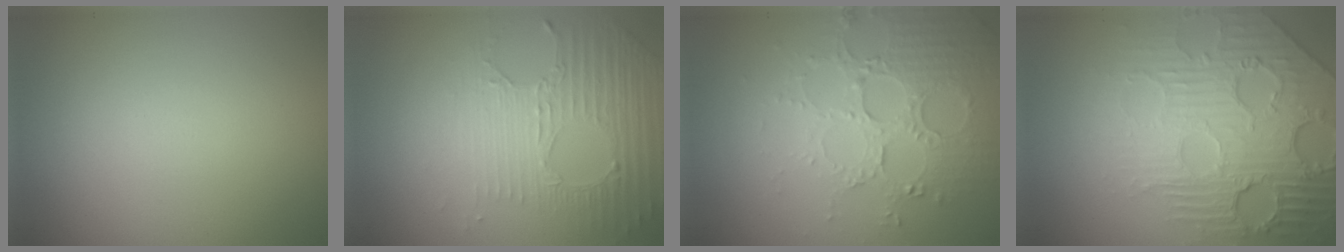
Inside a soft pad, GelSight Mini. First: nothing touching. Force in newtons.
{"total": 5.0, "press": 3.2, "slide": 3.8}
{"total": 5.3, "press": 3.7, "slide": 3.7}
{"total": 7.9, "press": 5.6, "slide": 5.5}